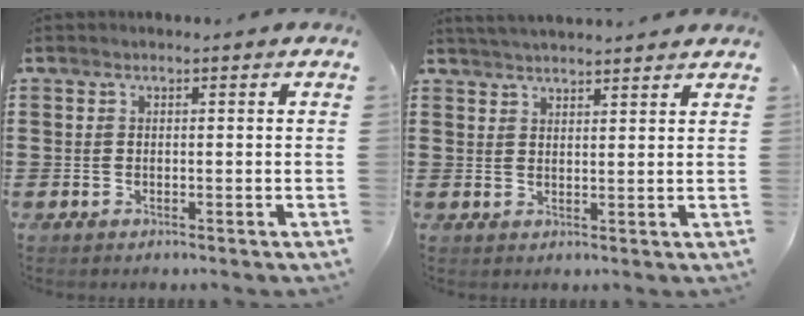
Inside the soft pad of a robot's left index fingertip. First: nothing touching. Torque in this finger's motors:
{"motor_torque": [1.03, -1.11, 0.17, 0.04]}